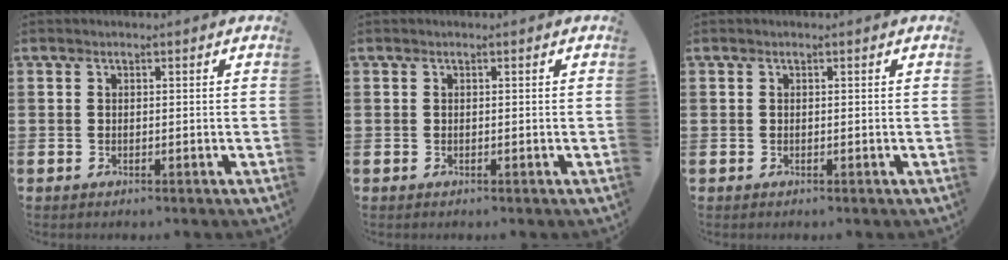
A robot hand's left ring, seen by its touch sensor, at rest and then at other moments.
{"total": 0.0}
{"total": 0.0}